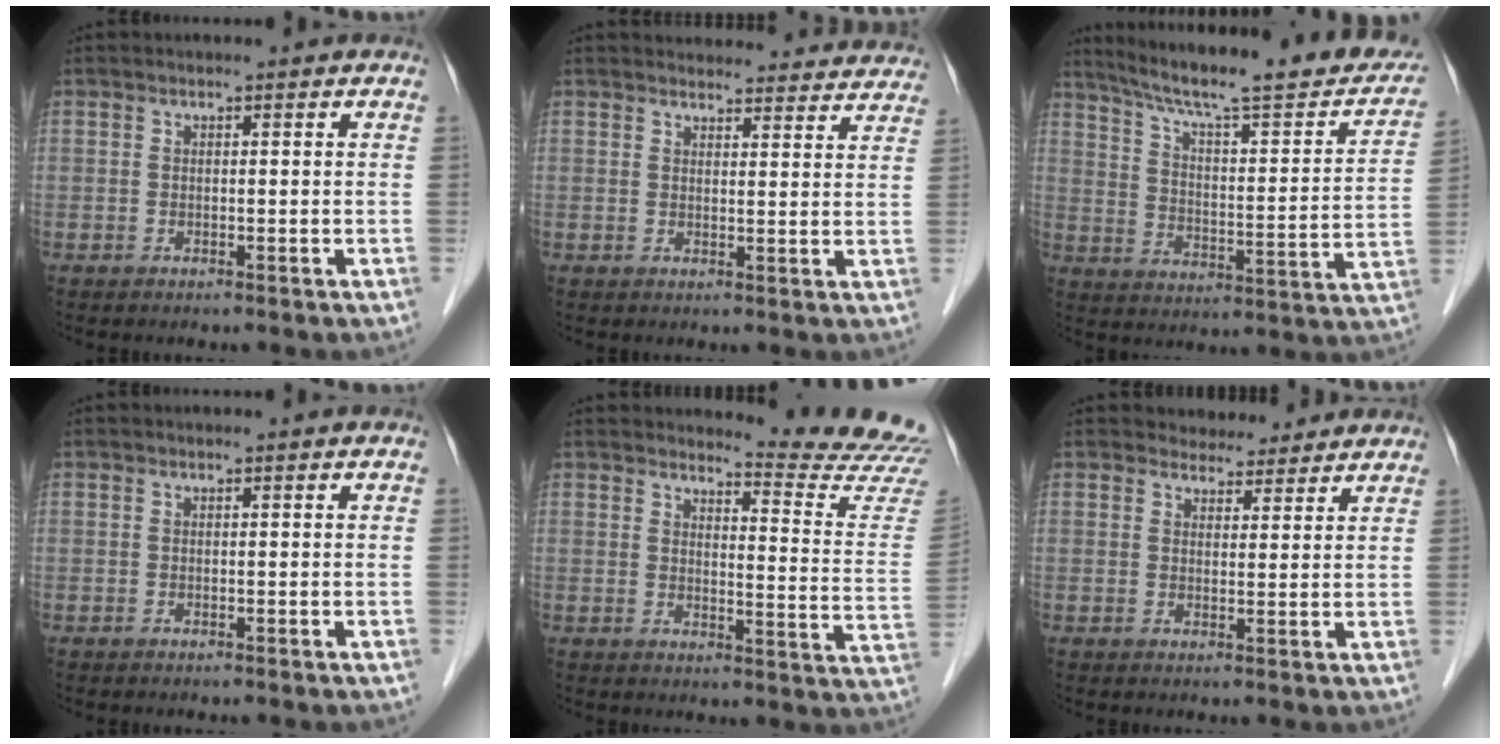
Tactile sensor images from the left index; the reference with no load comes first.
{"total": 18.7, "force": [18.0, 4.0, 3.2], "torque": [-0.020, -0.010, 0.199]}
{"total": 25.2, "force": [21.0, 3.3, 13.6], "torque": [-0.207, -0.016, 0.284]}
{"total": 0.0}
{"total": 13.3, "force": [13.2, -1.5, 0.8], "torque": [-0.006, -0.136, 0.136]}
{"total": 4.7, "force": [4.4, 1.6, 0.3], "torque": [-0.001, 0.007, 0.056]}